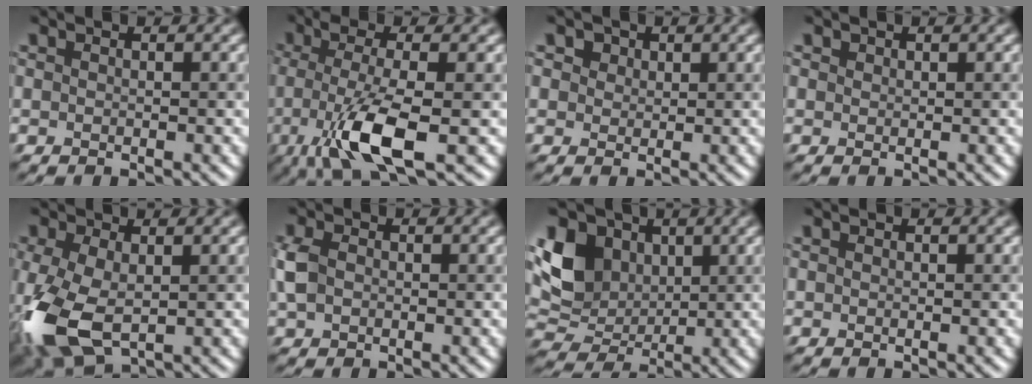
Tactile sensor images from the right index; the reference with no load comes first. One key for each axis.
{"total": 7.5, "fx": -2.4, "fy": 1.8, "fz": 6.9, "tx": -0.135, "ty": -0.004, "tz": -0.048}
{"total": 3.1, "fx": 1.9, "fy": 2.1, "fz": 1.3, "tx": -0.033, "ty": 0.009, "tz": 0.026}
{"total": 0.5, "fx": 0.4, "fy": 0.4, "fz": 0.0, "tx": 0.005, "ty": 0.000, "tz": 0.008}
{"total": 8.7, "fx": -2.2, "fy": 5.0, "fz": 6.7, "tx": -0.176, "ty": -0.024, "tz": -0.039}
{"total": 2.7, "fx": 0.0, "fy": 2.1, "fz": 1.8, "tx": -0.045, "ty": 0.003, "tz": -0.004}
{"total": 6.4, "fx": 1.7, "fy": 5.2, "fz": 3.4, "tx": -0.075, "ty": -0.001, "tz": 0.026}
{"total": 0.0}